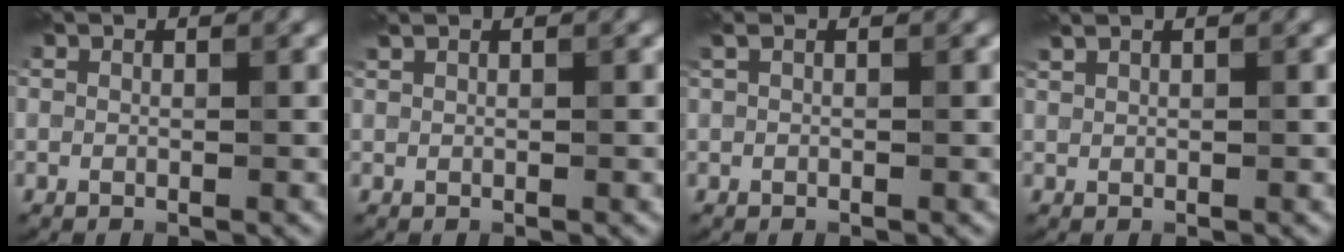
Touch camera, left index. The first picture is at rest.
{"total": 0.8, "force": [0.6, 0.2, 0.4], "torque": [-0.009, 0.003, 0.011]}
{"total": 0.7, "force": [0.3, 0.2, 0.7], "torque": [-0.017, 0.006, 0.004]}
{"total": 1.2, "force": [1.0, 0.3, 0.5], "torque": [-0.012, 0.001, 0.019]}